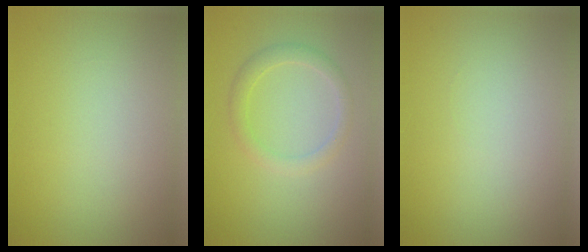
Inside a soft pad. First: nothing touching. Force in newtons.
{"total": 1.8, "press": 1.8, "slide": 0.0}
{"total": 0.0}